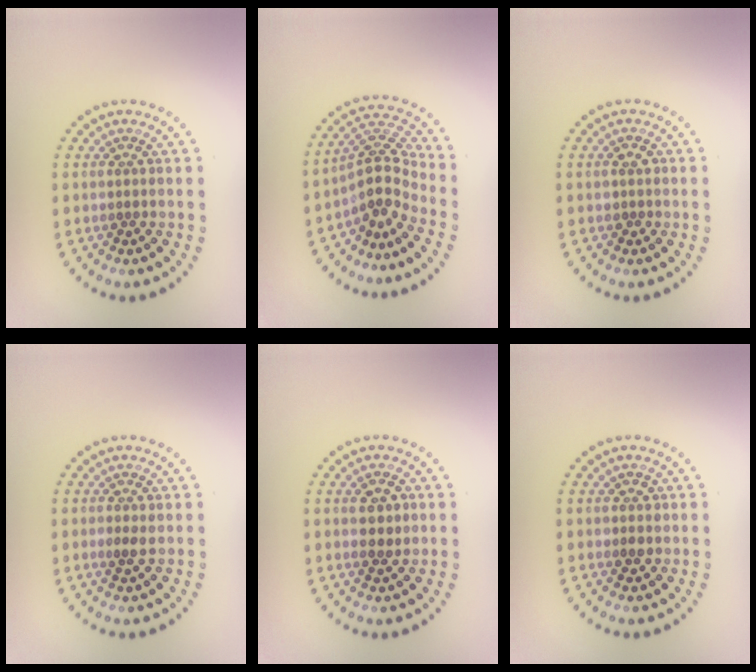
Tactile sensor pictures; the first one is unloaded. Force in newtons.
{"total": 3.9, "press": 2.7, "slide": 2.8}
{"total": 1.0, "press": 0.9, "slide": 0.4}
{"total": 1.3, "press": 1.3, "slide": 0.1}
{"total": 2.3, "press": 2.3, "slide": 0.3}
{"total": 1.4, "press": 1.3, "slide": 0.2}